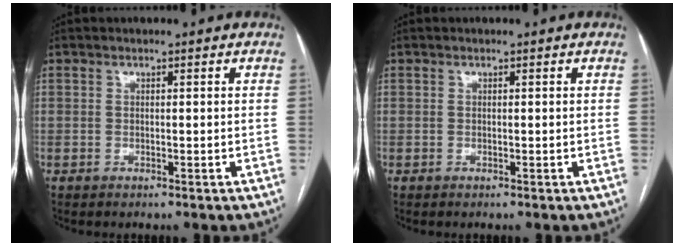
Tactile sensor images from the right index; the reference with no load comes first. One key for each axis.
{"total": 0.0}